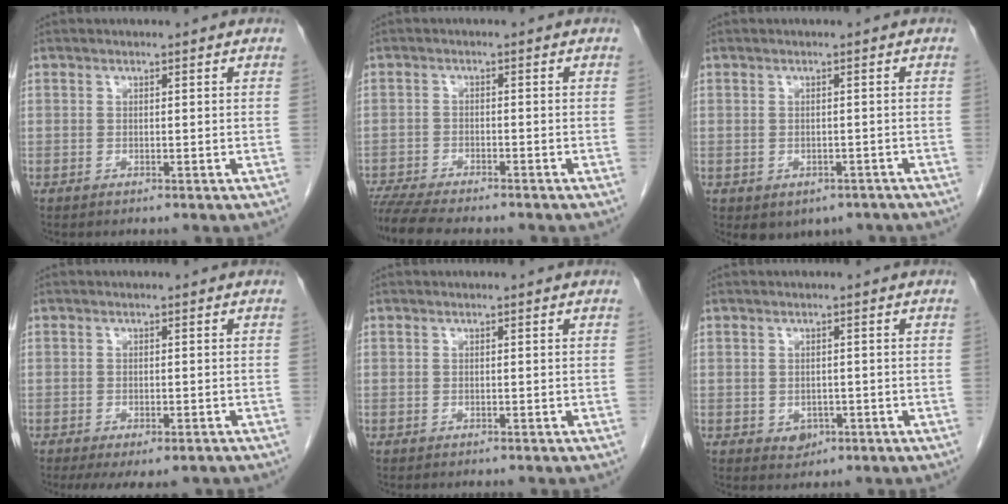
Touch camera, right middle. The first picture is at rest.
{"total": 10.0, "force": [-8.9, 1.4, 4.5], "torque": [-0.070, -0.013, -0.139]}
{"total": 4.9, "force": [-3.3, 3.3, 1.5], "torque": [-0.008, 0.008, -0.037]}
{"total": 6.1, "force": [-4.4, 2.3, 3.5], "torque": [-0.043, -0.007, -0.062]}
{"total": 0.0}
{"total": 2.1, "force": [-0.8, 1.7, 1.0], "torque": [-0.012, 0.003, -0.003]}